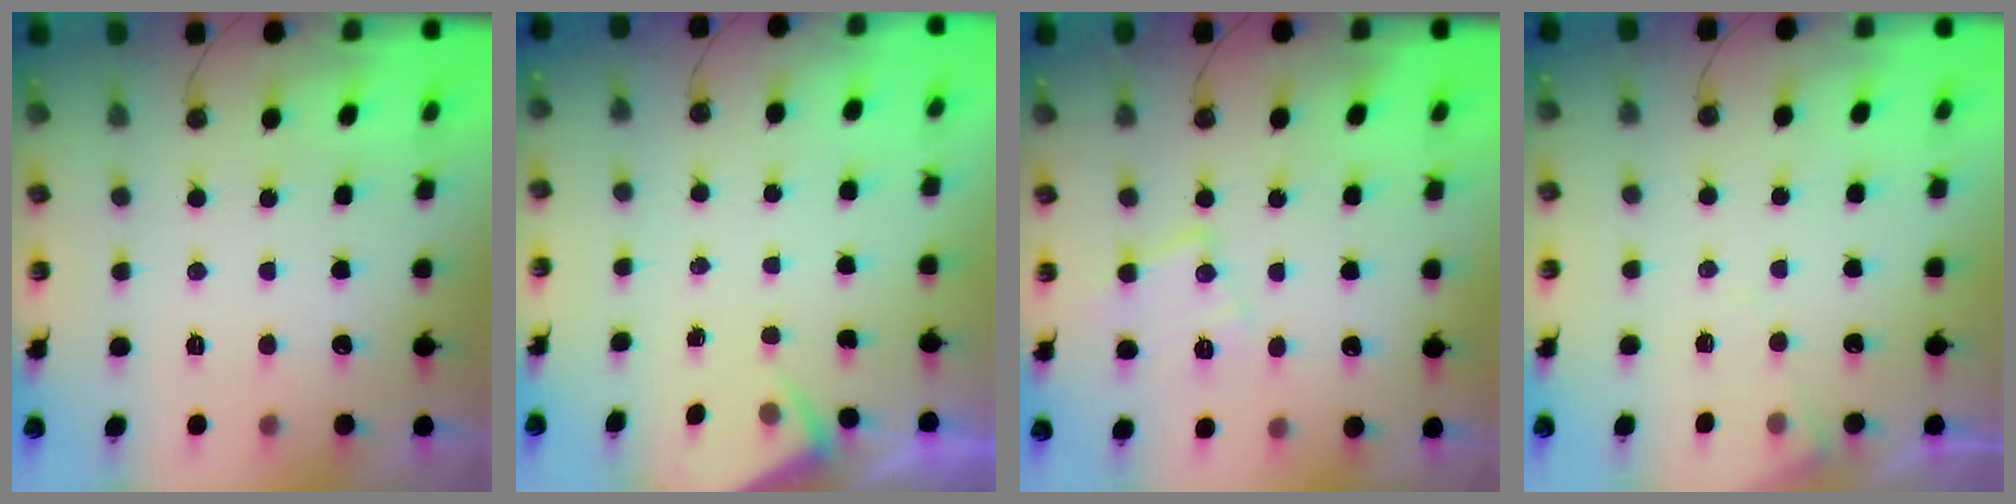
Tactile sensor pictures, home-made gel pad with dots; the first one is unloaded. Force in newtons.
{"total": 2.4, "press": 2.4, "slide": 0.4}
{"total": 9.2, "press": 9.2, "slide": 0.6}
{"total": 5.5, "press": 5.5, "slide": 0.6}